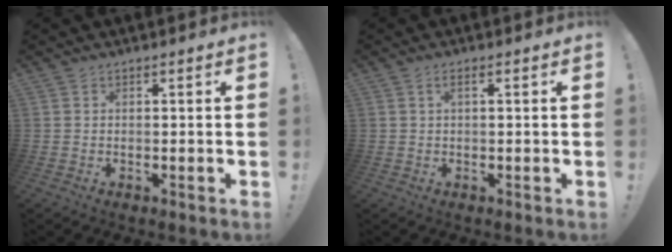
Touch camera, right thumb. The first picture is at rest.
{"total": 1.5, "force": [0.1, 0.2, 1.5], "torque": [-0.028, 0.001, 0.000]}